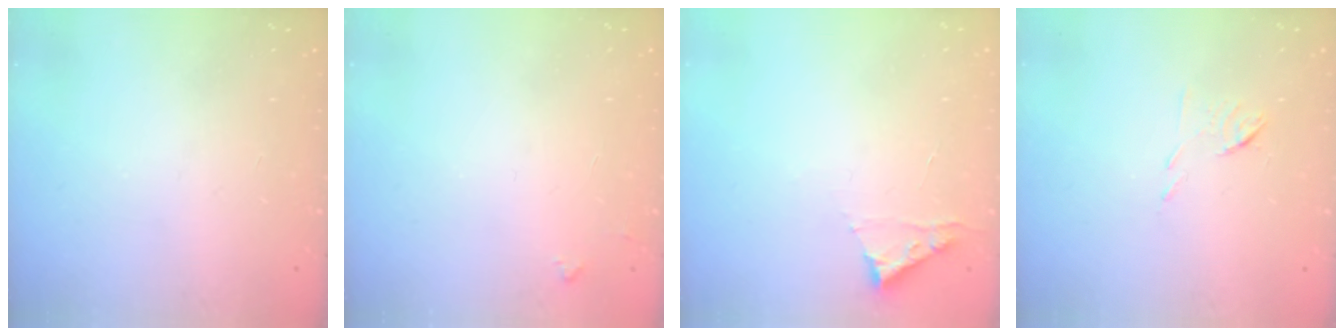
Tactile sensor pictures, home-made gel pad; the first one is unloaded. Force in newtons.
{"total": 3.8, "press": 3.7, "slide": 0.4}
{"total": 2.8, "press": 2.8, "slide": 0.3}
{"total": 6.0, "press": 6.0, "slide": 0.7}